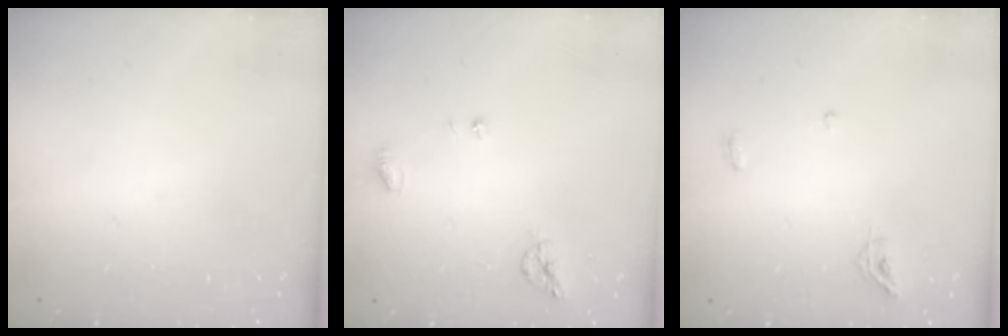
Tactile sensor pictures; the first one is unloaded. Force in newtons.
{"total": 6.7, "press": 6.7, "slide": 0.3}
{"total": 5.1, "press": 5.0, "slide": 0.8}